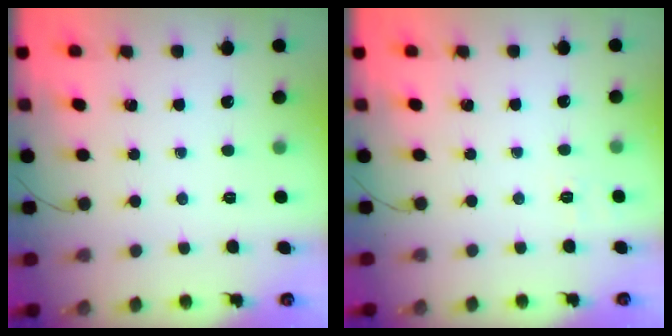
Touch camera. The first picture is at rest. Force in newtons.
{"total": 7.2, "press": 6.9, "slide": 2.0}